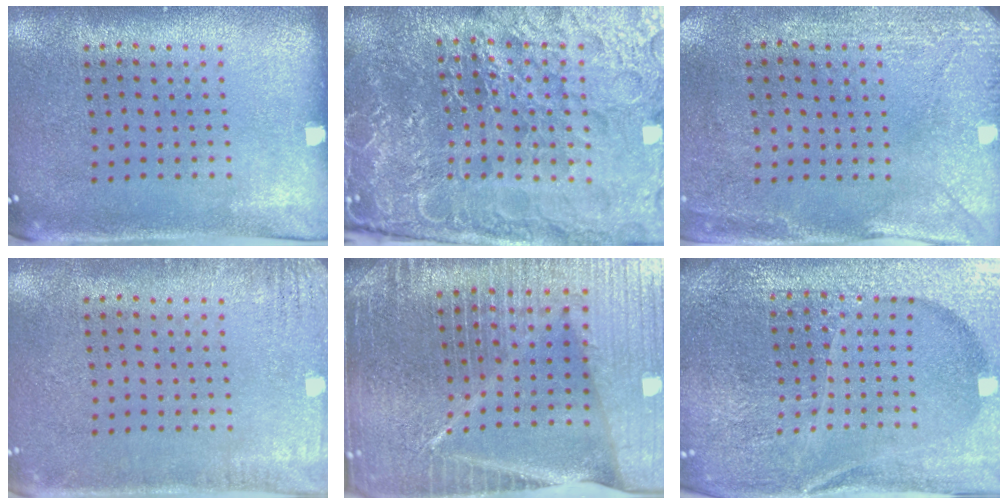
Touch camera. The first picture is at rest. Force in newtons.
{"total": 6.7, "press": 5.9, "slide": 3.1}
{"total": 2.9, "press": 2.3, "slide": 1.8}
{"total": 2.1, "press": 2.1, "slide": 0.2}
{"total": 7.1, "press": 6.0, "slide": 3.7}
{"total": 5.9, "press": 5.2, "slide": 2.8}